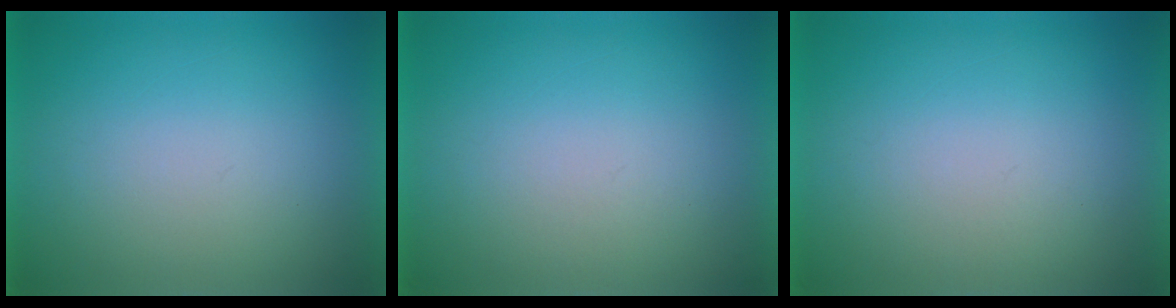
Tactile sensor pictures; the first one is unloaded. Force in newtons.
{"total": 1.1}
{"total": 1.0}